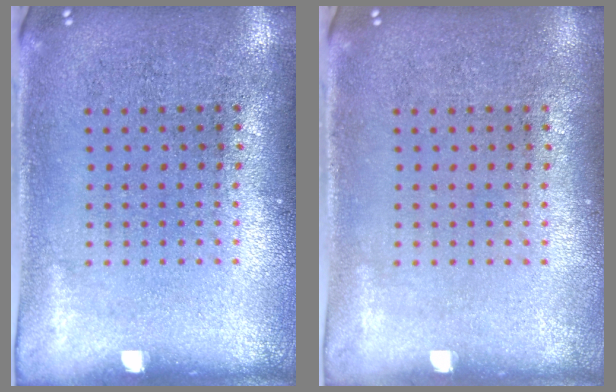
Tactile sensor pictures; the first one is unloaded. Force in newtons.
{"total": 0.0}